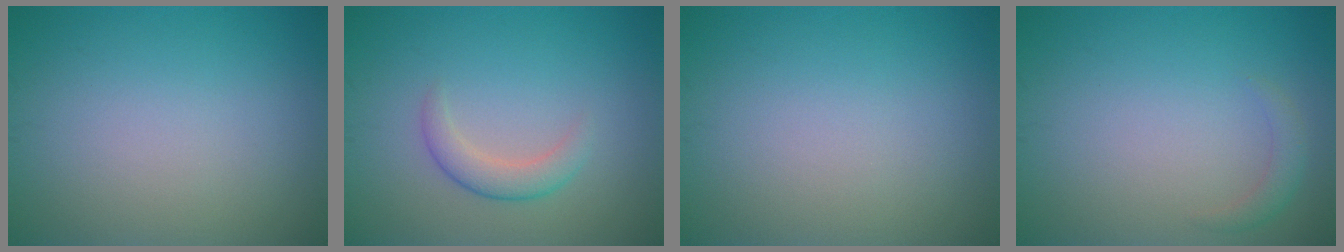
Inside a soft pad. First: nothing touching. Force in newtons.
{"total": 2.3, "press": 2.3, "slide": 0.1}
{"total": 0.0}
{"total": 1.3, "press": 1.2, "slide": 0.1}